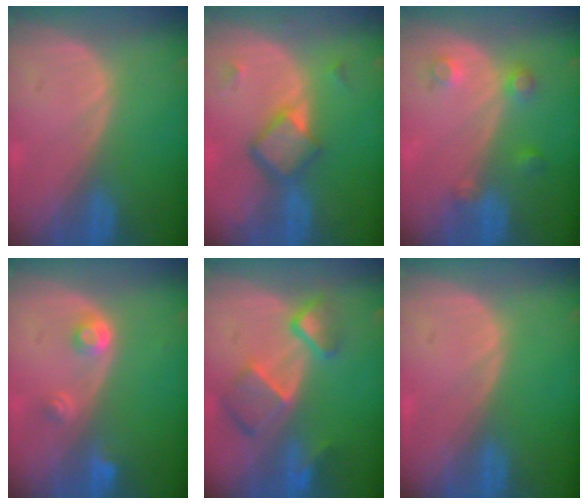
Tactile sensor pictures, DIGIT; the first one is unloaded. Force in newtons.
{"total": 5.9, "press": 5.1, "slide": 2.9}
{"total": 3.5, "press": 3.1, "slide": 1.6}
{"total": 2.9, "press": 2.7, "slide": 1.0}
{"total": 7.9, "press": 6.8, "slide": 4.0}
{"total": 0.0}